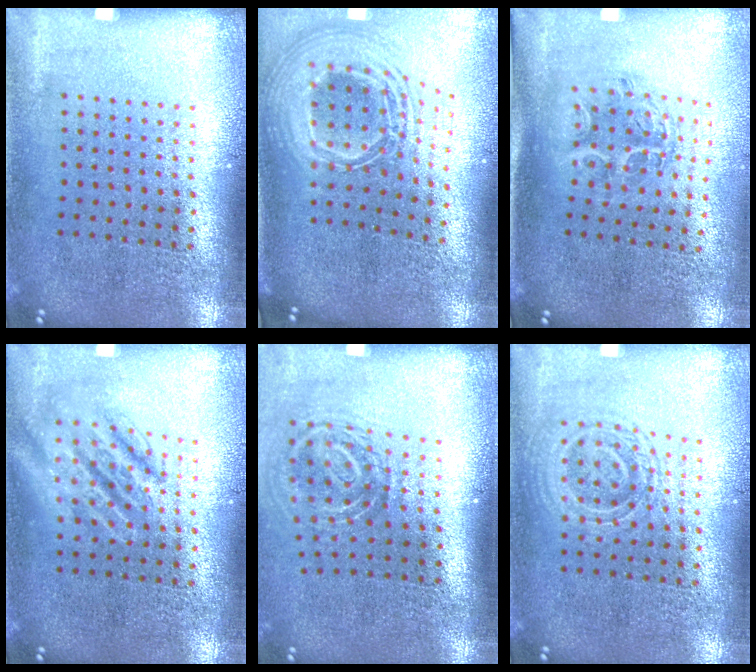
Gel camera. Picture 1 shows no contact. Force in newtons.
{"total": 2.7, "press": 1.8, "slide": 2.0}
{"total": 1.1, "press": 1.1, "slide": 0.2}
{"total": 1.7, "press": 1.7, "slide": 0.3}
{"total": 1.8, "press": 1.2, "slide": 1.4}
{"total": 1.2, "press": 1.2, "slide": 0.3}